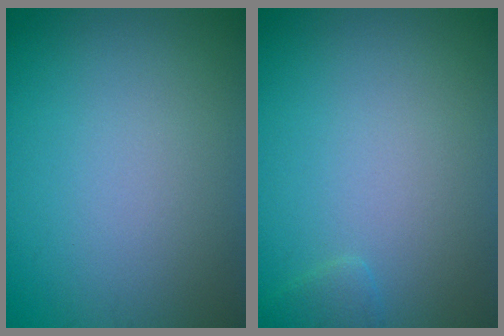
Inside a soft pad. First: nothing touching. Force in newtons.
{"total": 0.9, "press": 0.9, "slide": 0.1}